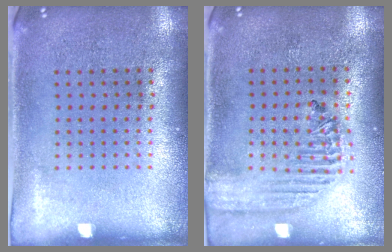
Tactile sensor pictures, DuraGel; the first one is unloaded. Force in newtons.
{"total": 1.8, "press": 1.7, "slide": 0.6}